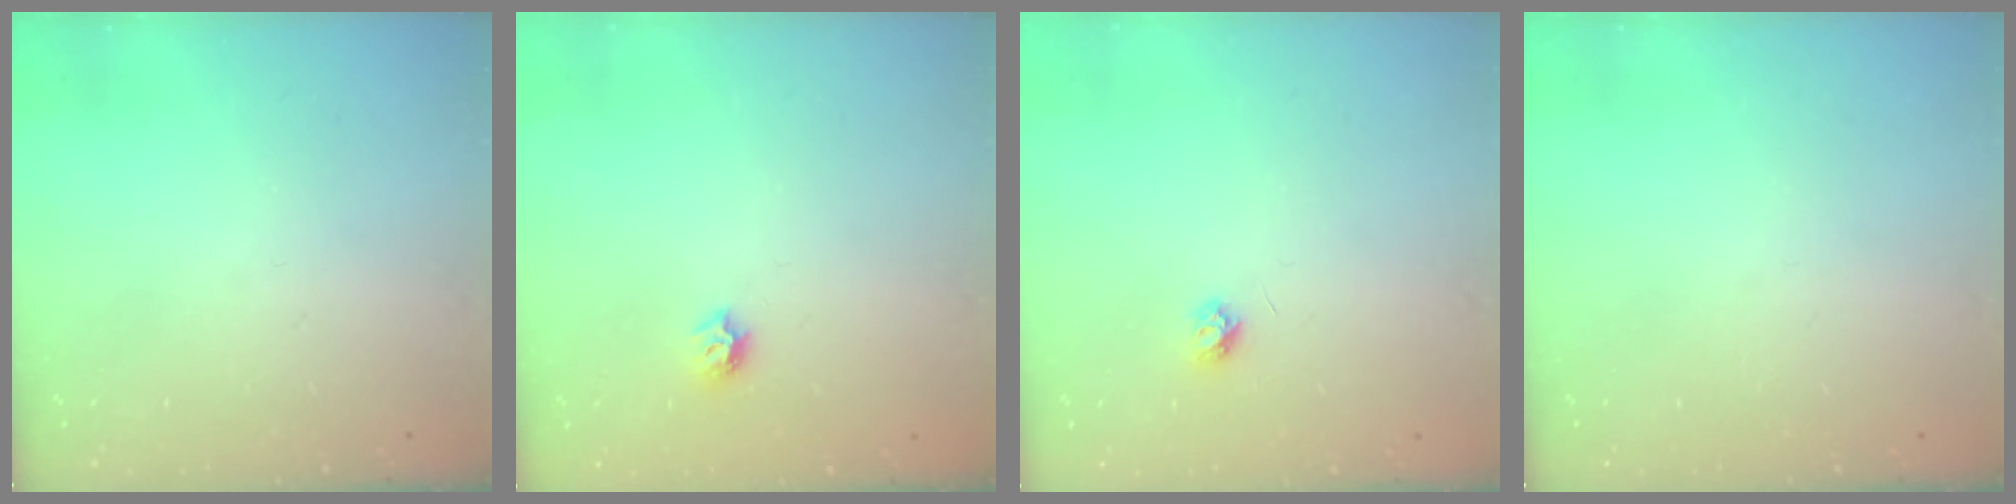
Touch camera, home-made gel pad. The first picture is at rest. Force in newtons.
{"total": 5.7, "press": 5.6, "slide": 0.8}
{"total": 3.7, "press": 3.7, "slide": 0.5}
{"total": 0.0}